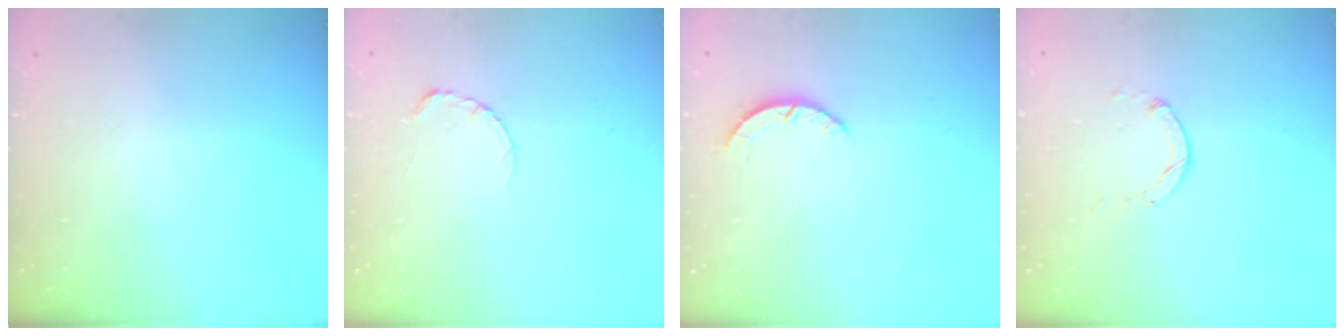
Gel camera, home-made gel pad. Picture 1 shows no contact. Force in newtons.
{"total": 3.4, "press": 3.4, "slide": 0.4}
{"total": 2.8, "press": 2.8, "slide": 0.4}
{"total": 0.7, "press": 0.6, "slide": 0.2}